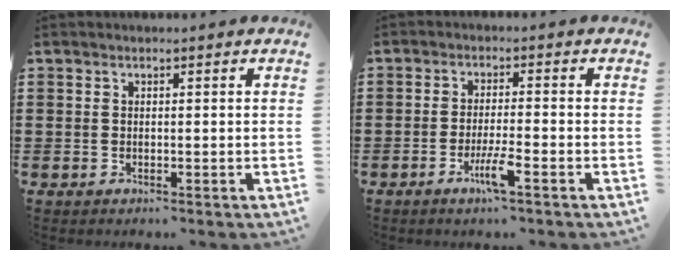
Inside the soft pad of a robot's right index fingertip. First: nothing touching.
{"total": 4.6, "force": [-2.4, 0.2, 3.9], "torque": [-0.077, -0.012, -0.045]}